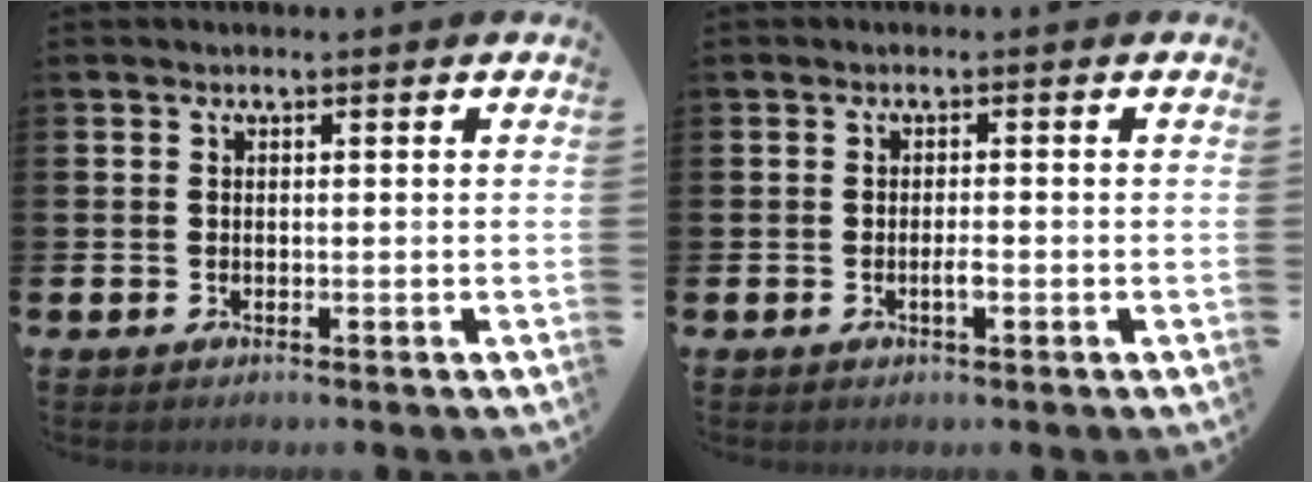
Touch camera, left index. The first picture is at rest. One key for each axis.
{"total": 1.4, "fx": -0.7, "fy": 0.3, "fz": 1.2, "tx": -0.017, "ty": -0.003, "tz": -0.013}